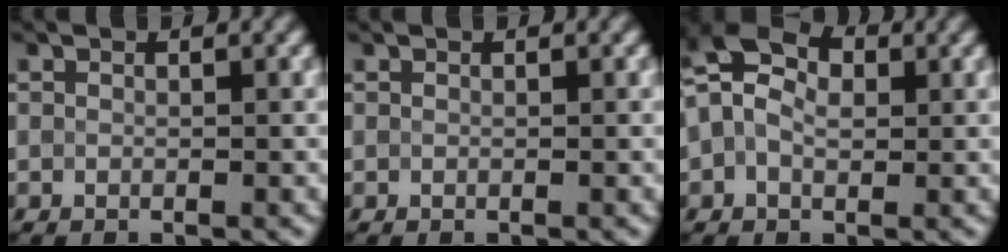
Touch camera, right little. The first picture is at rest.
{"total": 0.0}
{"total": 6.4, "force": [0.9, 4.2, 4.8], "torque": [-0.095, 0.027, -0.002]}